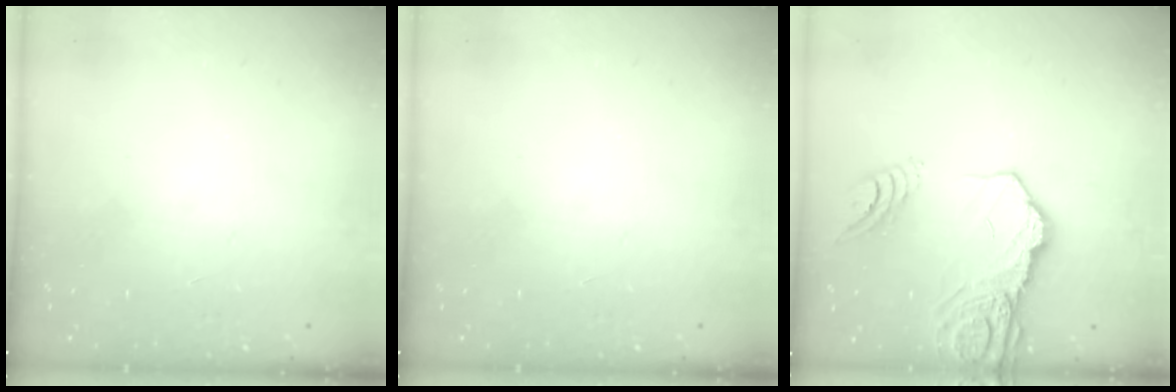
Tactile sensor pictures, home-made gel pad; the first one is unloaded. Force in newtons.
{"total": 0.0}
{"total": 14.8, "press": 14.8, "slide": 0.9}